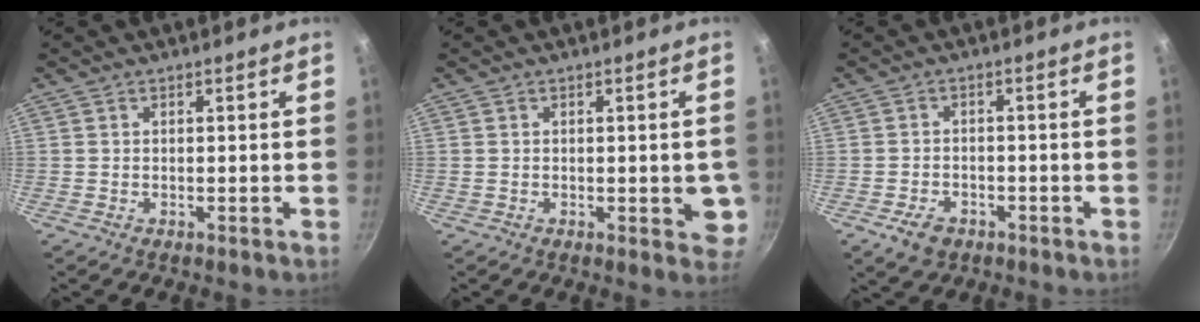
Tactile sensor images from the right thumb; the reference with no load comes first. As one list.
[{"total": 5.0, "force": [-0.5, 2.3, 4.4], "torque": [-0.032, -0.004, -0.006]}, {"total": 4.7, "force": [-2.6, 3.2, 2.3], "torque": [-0.037, 0.018, -0.037]}]